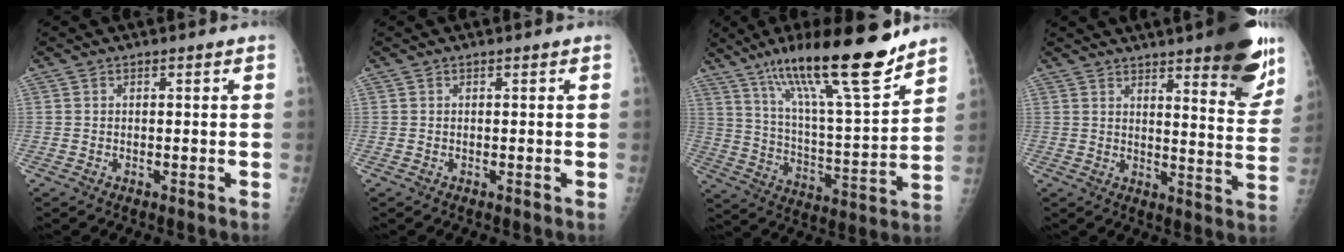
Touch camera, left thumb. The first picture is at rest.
{"total": 0.0}
{"total": 22.3, "force": [15.8, 3.2, 15.4], "torque": [-0.237, -0.074, 0.268]}
{"total": 18.7, "force": [12.5, 4.1, 13.2], "torque": [-0.147, -0.066, 0.159]}